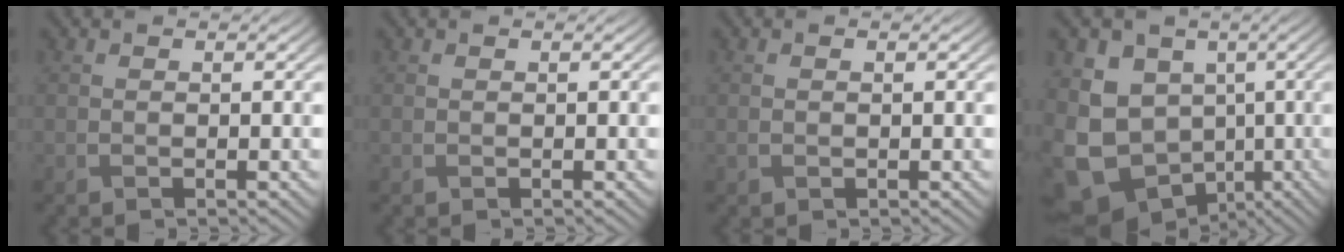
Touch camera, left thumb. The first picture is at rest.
{"total": 0.0}
{"total": 0.7, "force": [0.1, 0.4, 0.5], "torque": [-0.015, 0.000, 0.004]}
{"total": 13.7, "force": [-3.0, 11.9, 6.1], "torque": [-0.176, -0.021, -0.054]}